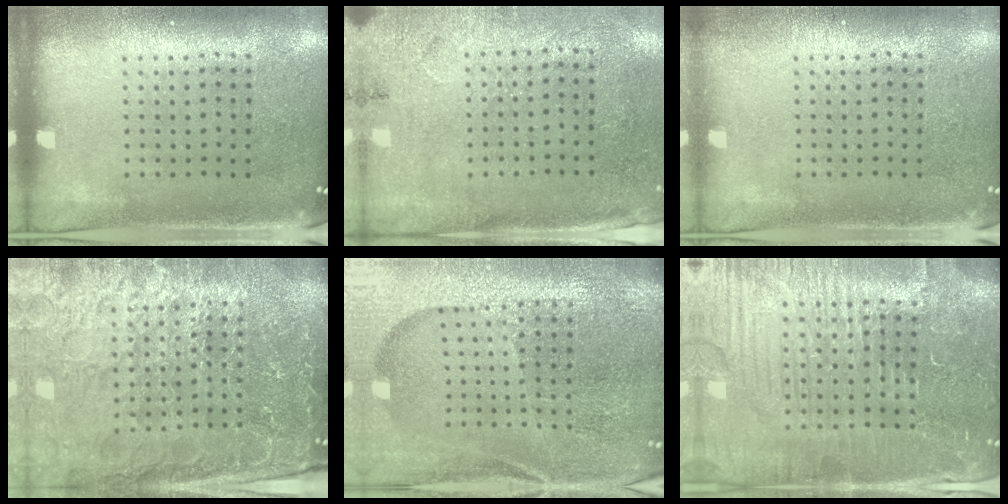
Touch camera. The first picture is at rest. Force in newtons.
{"total": 2.7, "press": 2.2, "slide": 1.5}
{"total": 0.5, "press": 0.5, "slide": 0.1}
{"total": 5.1, "press": 4.7, "slide": 1.9}
{"total": 5.0, "press": 4.6, "slide": 1.8}
{"total": 5.6, "press": 5.2, "slide": 2.2}